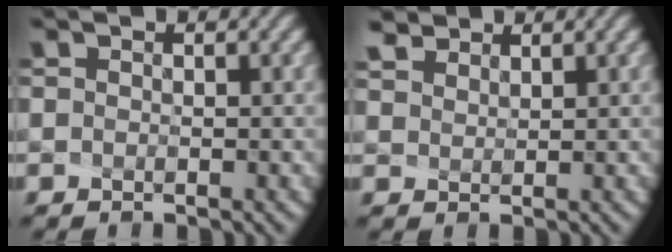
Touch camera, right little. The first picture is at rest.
{"total": 2.3, "force": [2.1, 1.0, 0.5], "torque": [-0.042, -0.003, 0.059]}